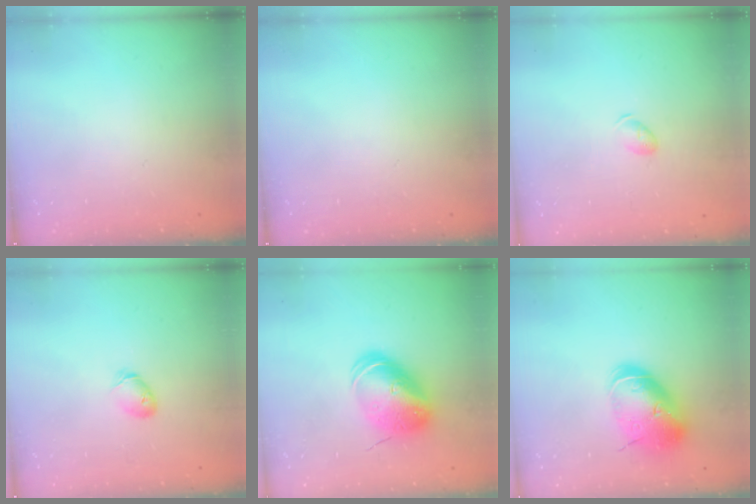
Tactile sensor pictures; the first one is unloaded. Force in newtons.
{"total": 0.0}
{"total": 4.5, "press": 4.4, "slide": 0.8}
{"total": 5.5, "press": 5.4, "slide": 1.0}
{"total": 12.5, "press": 12.3, "slide": 2.2}
{"total": 18.7, "press": 18.5, "slide": 3.0}